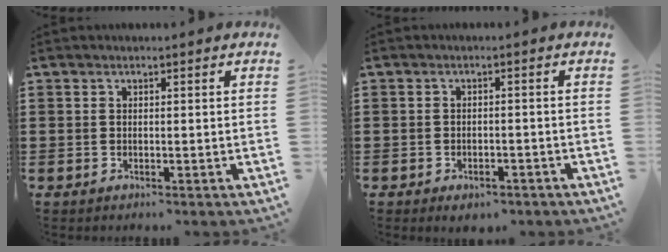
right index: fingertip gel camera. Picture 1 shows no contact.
{"total": 2.0, "force": [-1.9, 0.6, 0.3], "torque": [-0.011, 0.000, -0.040]}